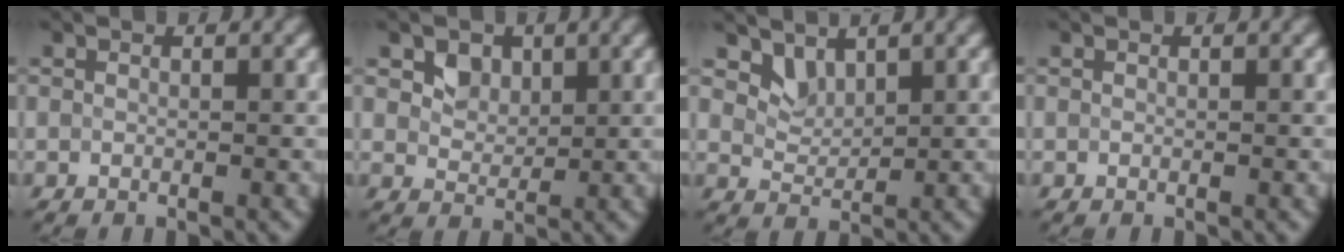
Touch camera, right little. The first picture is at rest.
{"total": 2.2, "force": [1.1, 1.7, 1.0], "torque": [-0.022, 0.002, 0.016]}
{"total": 2.0, "force": [1.5, 1.0, 0.6], "torque": [-0.019, -0.005, 0.031]}
{"total": 0.0}